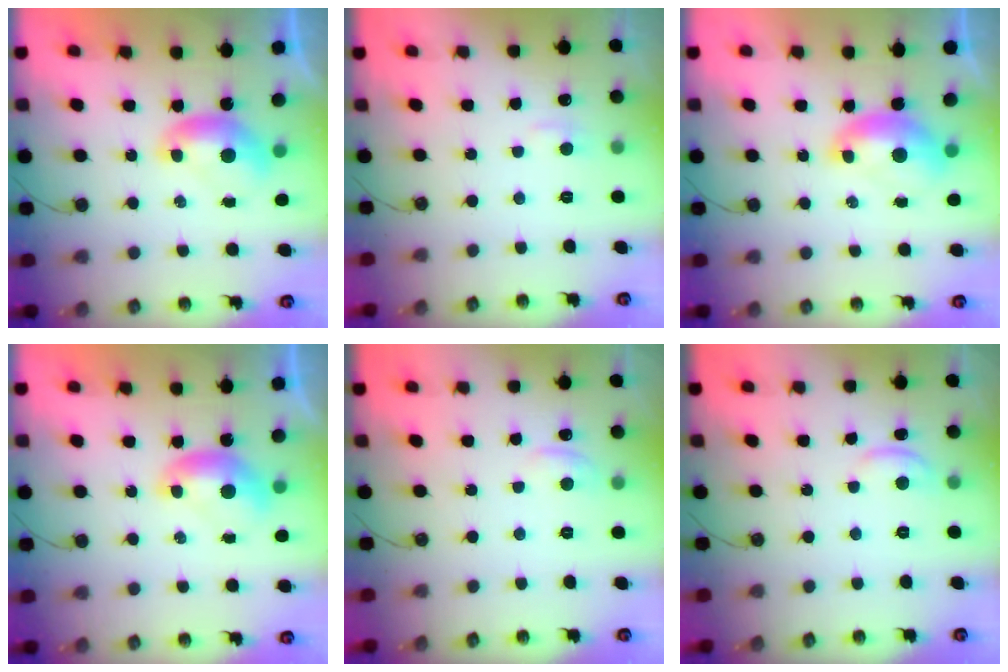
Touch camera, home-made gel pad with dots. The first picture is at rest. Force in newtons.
{"total": 1.8, "press": 1.7, "slide": 0.6}
{"total": 1.5, "press": 1.4, "slide": 0.6}
{"total": 0.0}
{"total": 1.7, "press": 1.5, "slide": 0.7}
{"total": 0.0}